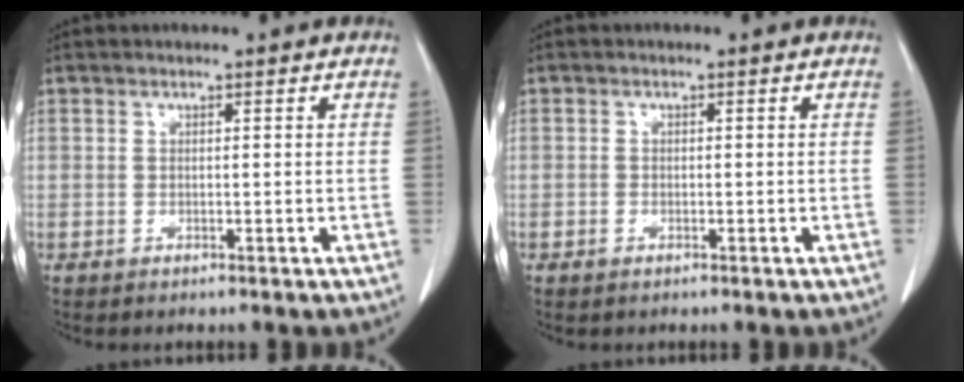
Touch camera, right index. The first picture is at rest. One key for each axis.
{"total": 1.3, "fx": -0.6, "fy": 0.9, "fz": 0.7, "tx": -0.015, "ty": 0.002, "tz": -0.007}